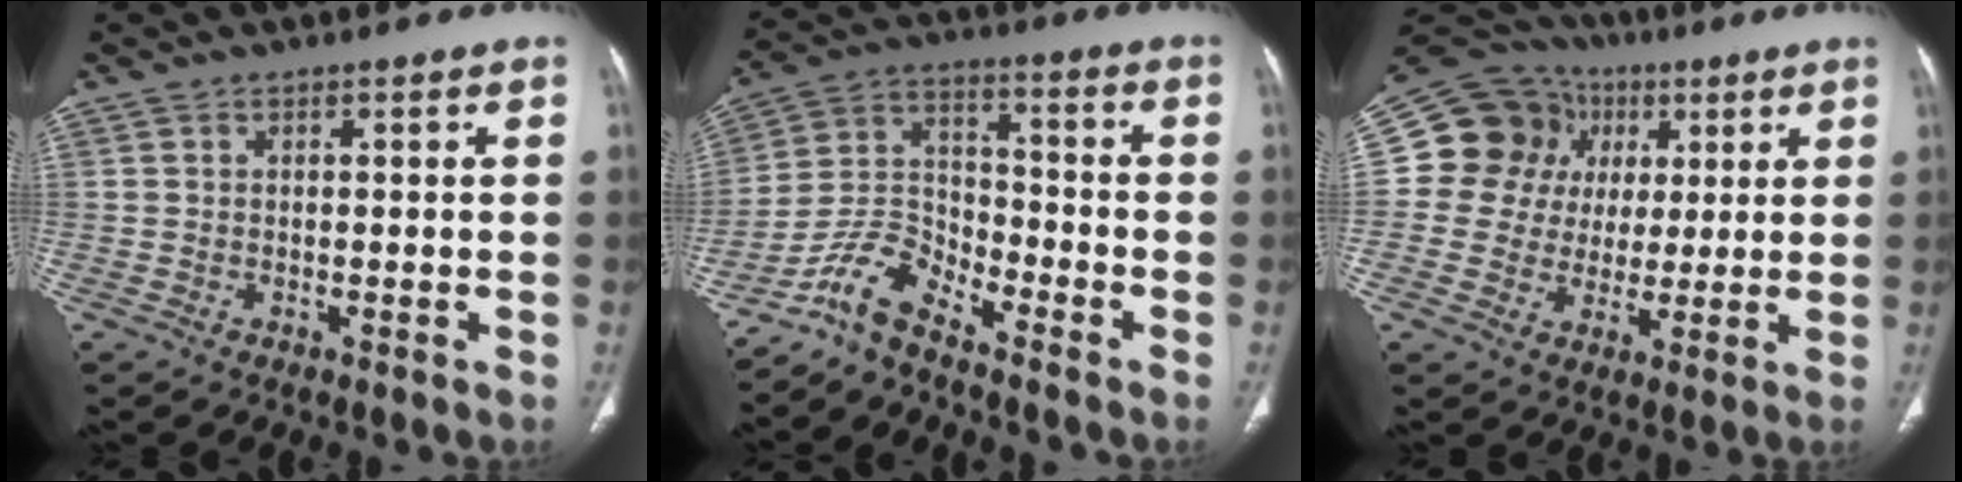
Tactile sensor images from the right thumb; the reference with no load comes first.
{"total": 8.0, "force": [-7.0, 2.3, 3.1], "torque": [-0.063, 0.068, -0.146]}
{"total": 15.3, "force": [3.7, 14.0, 4.8], "torque": [-0.053, 0.030, 0.064]}